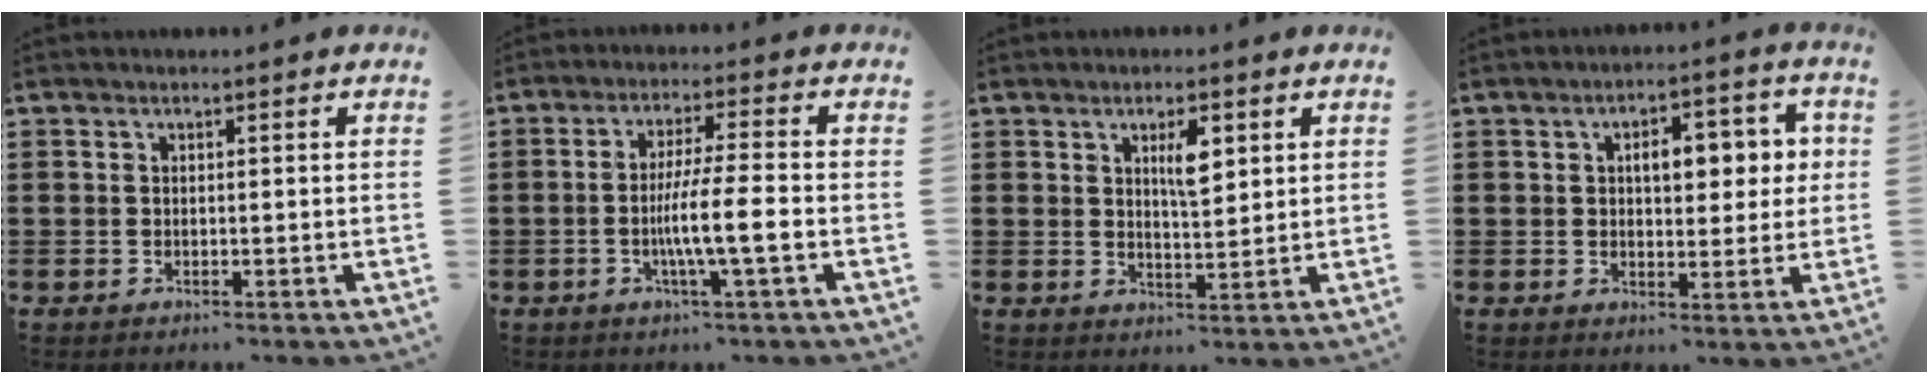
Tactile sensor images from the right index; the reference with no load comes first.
{"total": 7.4, "force": [-1.9, 0.3, 7.1], "torque": [-0.127, -0.006, -0.037]}
{"total": 4.2, "force": [1.7, 1.4, 3.6], "torque": [-0.059, 0.001, 0.024]}
{"total": 6.5, "force": [1.2, 3.6, 5.2], "torque": [-0.078, 0.002, 0.009]}